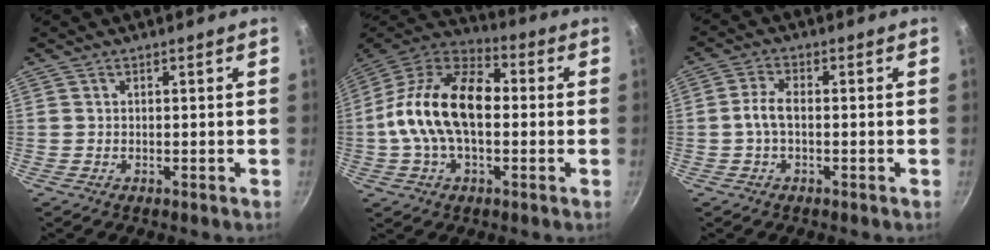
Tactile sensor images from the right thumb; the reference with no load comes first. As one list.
[{"total": 19.9, "force": [-0.3, 11.9, 16.0], "torque": [-0.268, 0.038, -0.026]}, {"total": 4.0, "force": [-0.6, 2.0, 3.5], "torque": [-0.075, 0.018, -0.017]}]